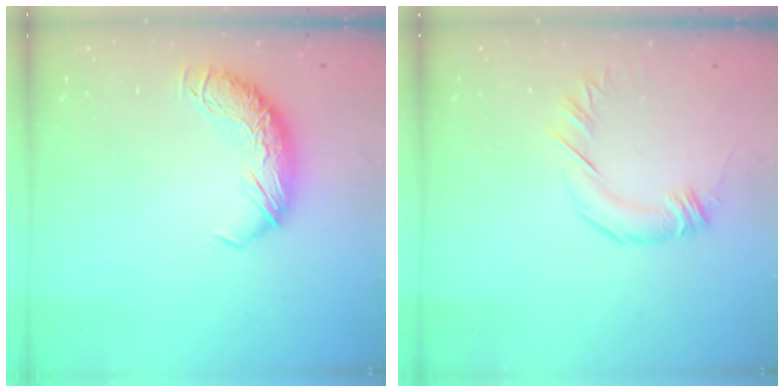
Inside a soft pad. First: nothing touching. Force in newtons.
{"total": 1.9, "press": 1.9, "slide": 0.4}